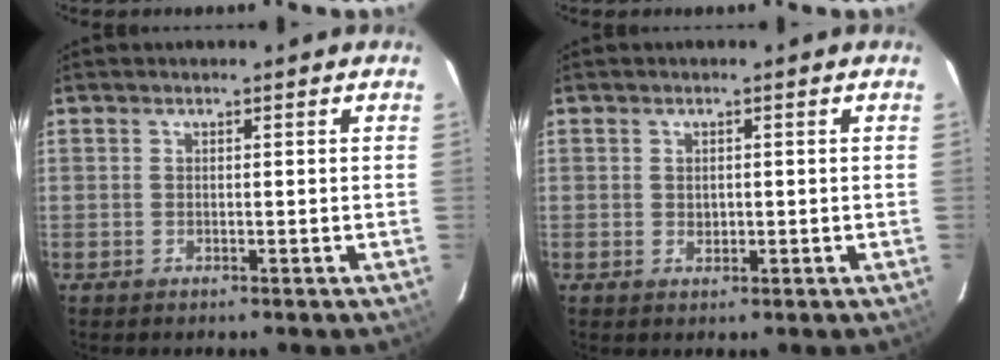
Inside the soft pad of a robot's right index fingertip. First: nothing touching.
{"total": 1.3, "force": [0.0, 1.2, 0.5], "torque": [-0.007, 0.000, 0.002]}